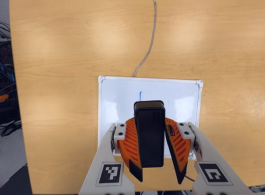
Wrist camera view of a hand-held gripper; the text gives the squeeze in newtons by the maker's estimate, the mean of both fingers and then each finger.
{"total": 9.2, "left": 9.0, "right": 9.3}